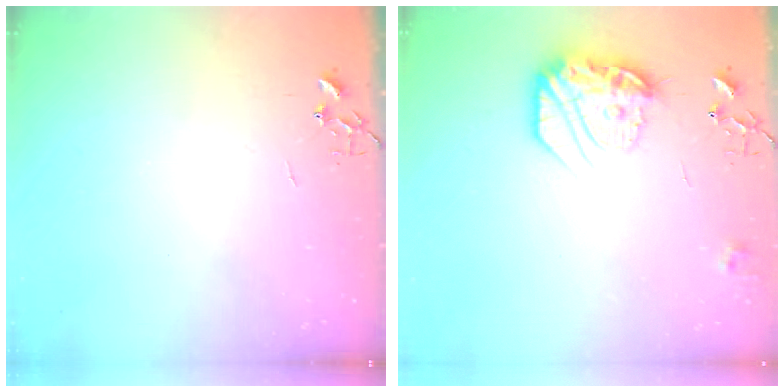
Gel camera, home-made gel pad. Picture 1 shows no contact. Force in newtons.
{"total": 18.4, "press": 18.4, "slide": 1.1}